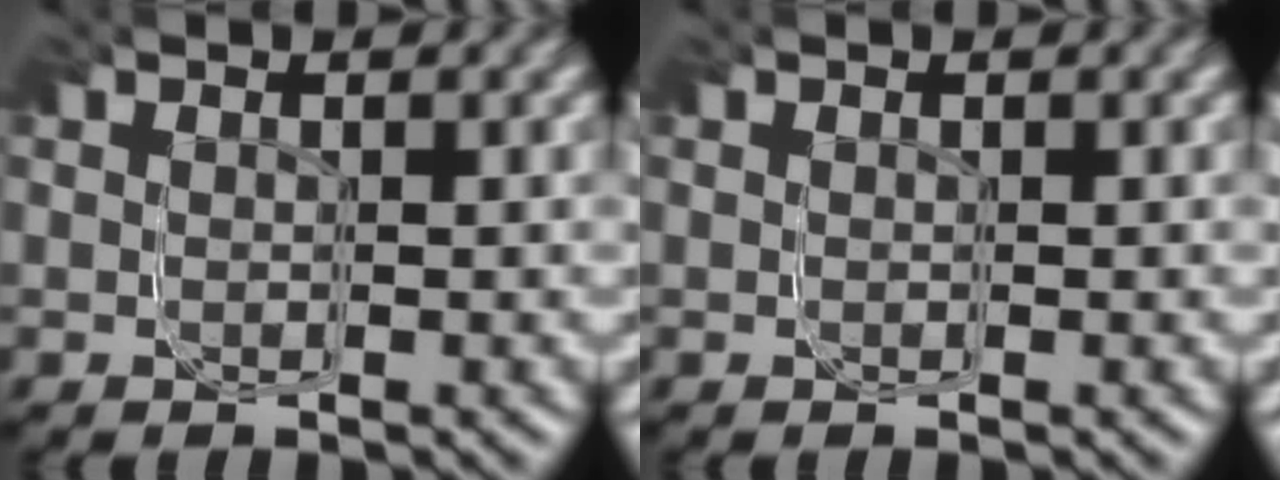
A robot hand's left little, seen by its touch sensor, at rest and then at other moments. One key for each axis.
{"total": 0.0}